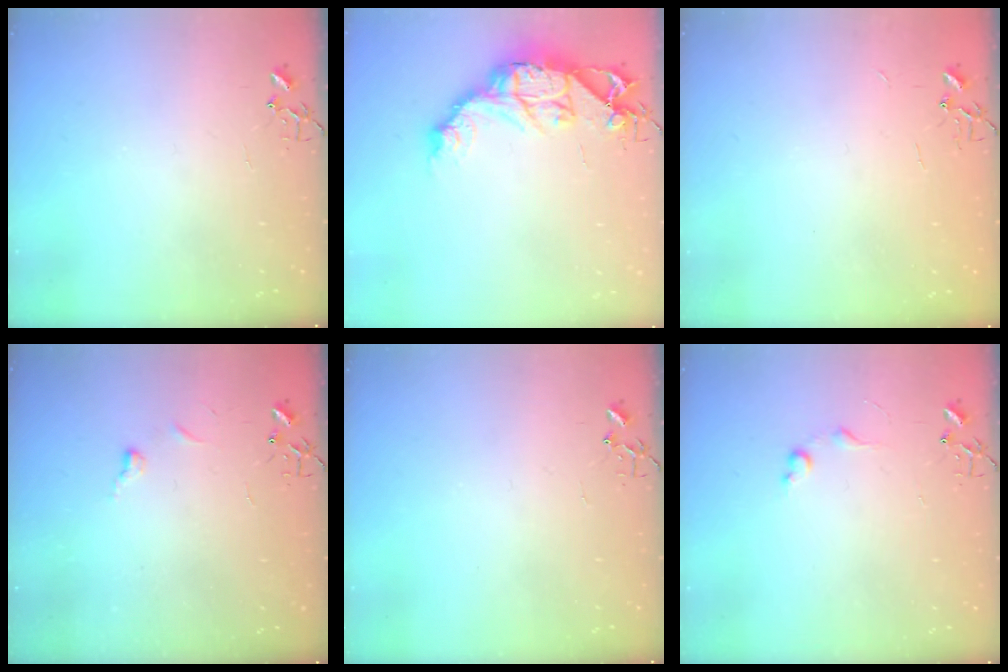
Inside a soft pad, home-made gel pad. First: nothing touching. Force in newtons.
{"total": 15.1, "press": 15.0, "slide": 1.3}
{"total": 1.9, "press": 1.9, "slide": 0.3}
{"total": 4.9, "press": 4.8, "slide": 0.6}
{"total": 0.0}
{"total": 6.1, "press": 6.0, "slide": 0.7}